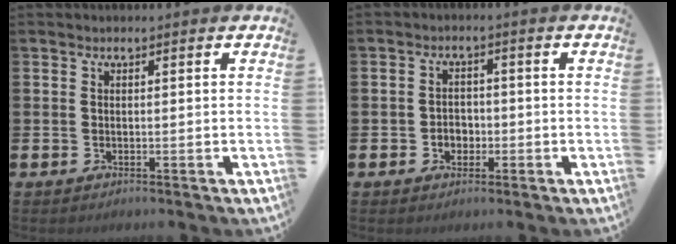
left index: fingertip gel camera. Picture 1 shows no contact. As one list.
[{"total": 2.5, "force": [-0.8, 2.1, 1.1], "torque": [-0.016, 0.002, -0.021]}]